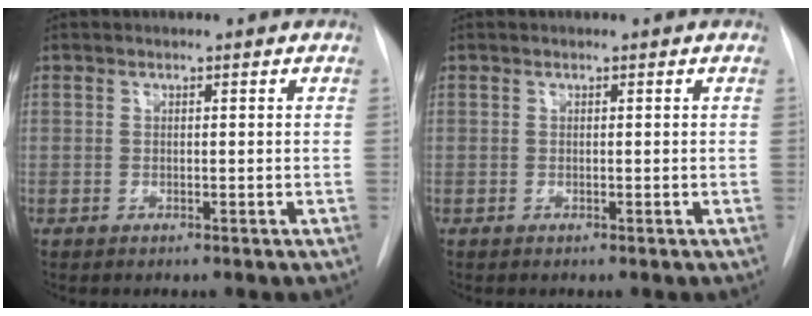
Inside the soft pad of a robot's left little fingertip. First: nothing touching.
{"total": 0.0}